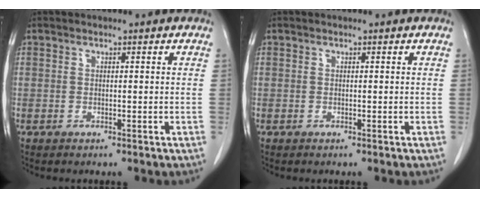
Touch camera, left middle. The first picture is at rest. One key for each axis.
{"total": 0.0}